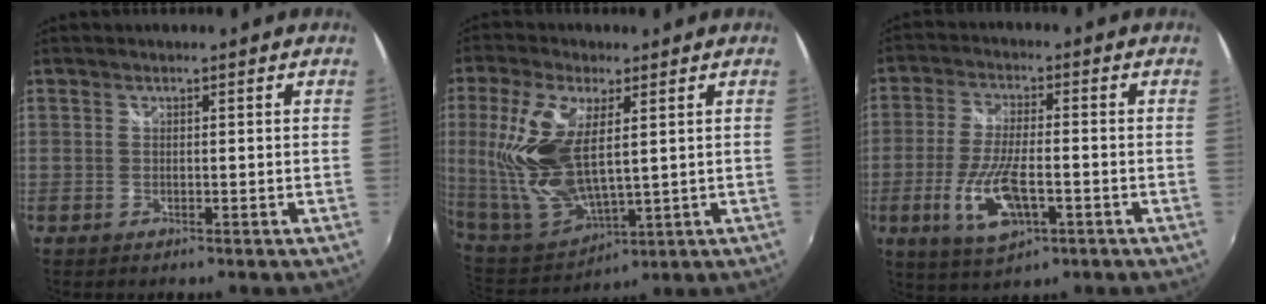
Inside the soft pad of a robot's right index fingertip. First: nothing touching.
{"total": 16.7, "force": [3.6, 7.6, 14.4], "torque": [-0.300, -0.002, 0.089]}
{"total": 10.6, "force": [-3.5, 3.7, 9.3], "torque": [-0.195, -0.012, -0.061]}